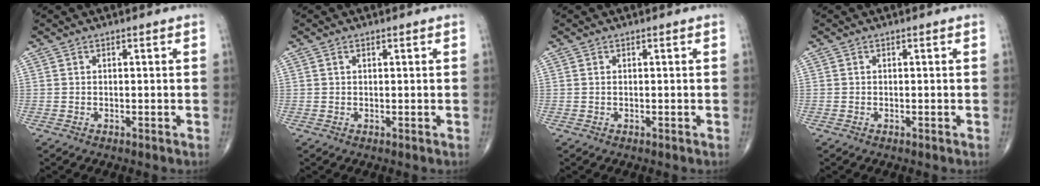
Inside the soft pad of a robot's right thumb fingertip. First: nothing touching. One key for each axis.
{"total": 0.6, "fx": 0.3, "fy": 0.4, "fz": 0.4, "tx": -0.008, "ty": 0.001, "tz": 0.005}
{"total": 0.0}
{"total": 0.0}